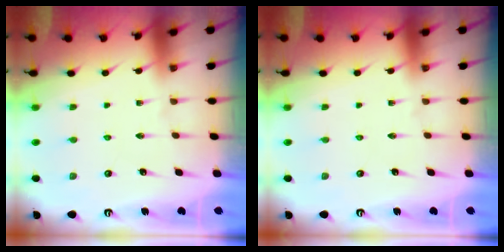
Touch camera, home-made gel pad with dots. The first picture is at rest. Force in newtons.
{"total": 0.0}